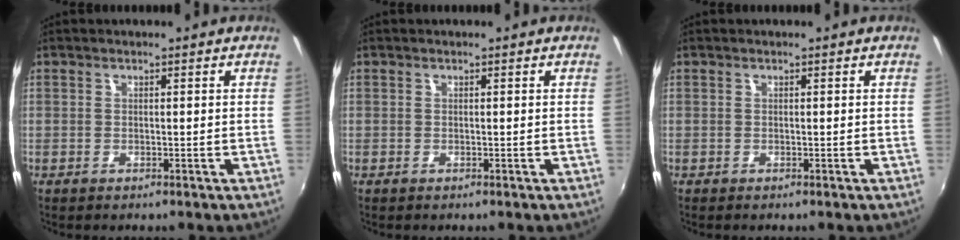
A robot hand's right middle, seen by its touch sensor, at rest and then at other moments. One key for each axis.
{"total": 0.0}
{"total": 0.0}